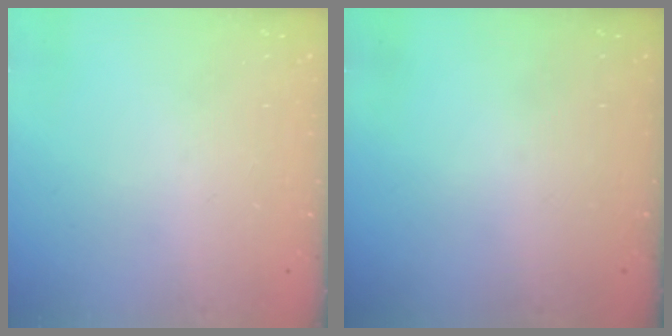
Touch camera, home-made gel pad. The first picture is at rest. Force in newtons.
{"total": 0.0}